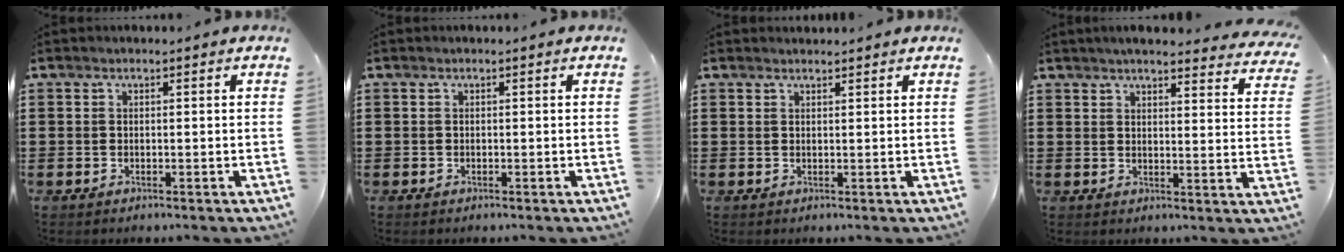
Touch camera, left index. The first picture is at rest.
{"total": 0.0}
{"total": 1.0, "force": [1.0, 0.1, 0.2], "torque": [-0.006, -0.002, 0.020]}
{"total": 3.9, "force": [3.7, -0.1, 1.2], "torque": [-0.031, -0.020, 0.062]}